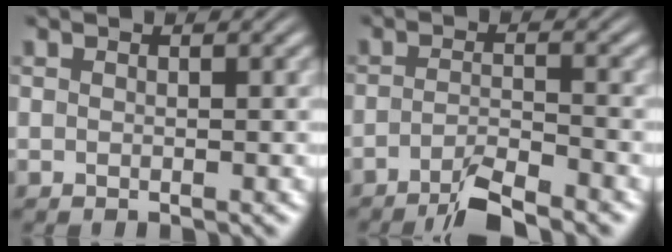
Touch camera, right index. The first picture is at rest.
{"total": 4.6, "force": [-4.1, 0.5, 1.8], "torque": [-0.028, -0.012, -0.065]}